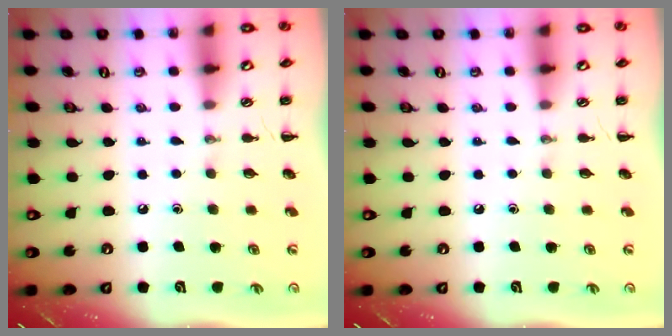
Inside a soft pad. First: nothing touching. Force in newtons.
{"total": 0.0}